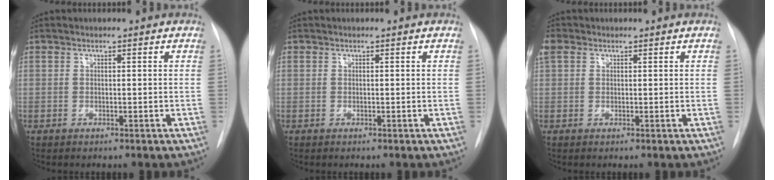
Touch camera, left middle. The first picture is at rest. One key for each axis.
{"total": 0.0}
{"total": 1.6, "fx": 0.9, "fy": 1.2, "fz": 0.5, "tx": -0.021, "ty": 0.020, "tz": 0.022}